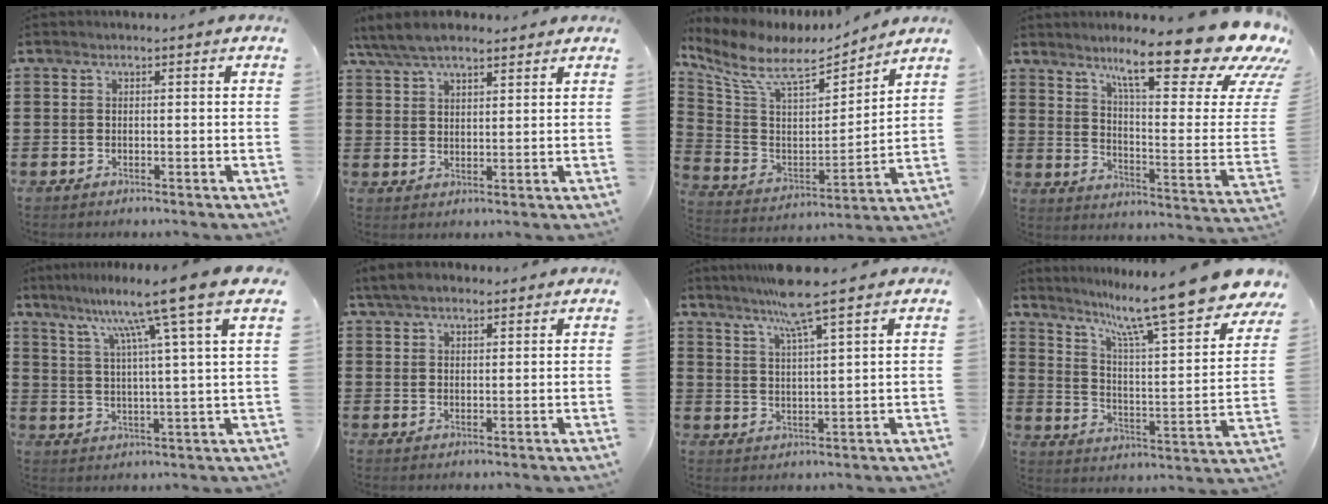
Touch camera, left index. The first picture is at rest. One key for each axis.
{"total": 6.1, "fx": 5.1, "fy": 2.0, "fz": 2.7, "tx": -0.067, "ty": -0.003, "tz": 0.096}
{"total": 9.6, "fx": 7.5, "fy": 3.4, "fz": 5.0, "tx": -0.133, "ty": -0.041, "tz": 0.128}
{"total": 18.2, "fx": 13.2, "fy": 2.5, "fz": 12.3, "tx": -0.209, "ty": -0.084, "tz": 0.211}
{"total": 10.2, "fx": 6.9, "fy": -1.7, "fz": 7.2, "tx": -0.158, "ty": -0.031, "tz": 0.100}
{"total": 3.8, "fx": 3.1, "fy": 1.3, "fz": 1.7, "tx": -0.041, "ty": 0.003, "tz": 0.058}
{"total": 7.3, "fx": 5.6, "fy": -0.7, "fz": 4.6, "tx": -0.104, "ty": -0.012, "tz": 0.097}
{"total": 13.2, "fx": 10.9, "fy": -0.2, "fz": 7.5, "tx": -0.157, "ty": -0.080, "tz": 0.172}